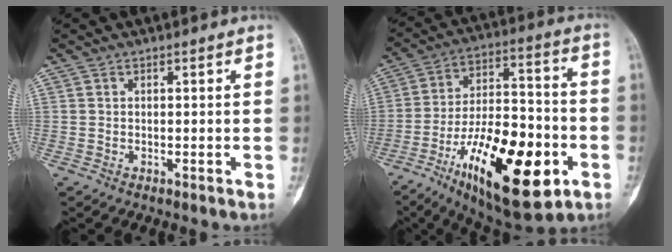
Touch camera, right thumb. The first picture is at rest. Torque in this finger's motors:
{"motor_torque": [0.66, 1.16, 1.43, -1.34, 0.18]}